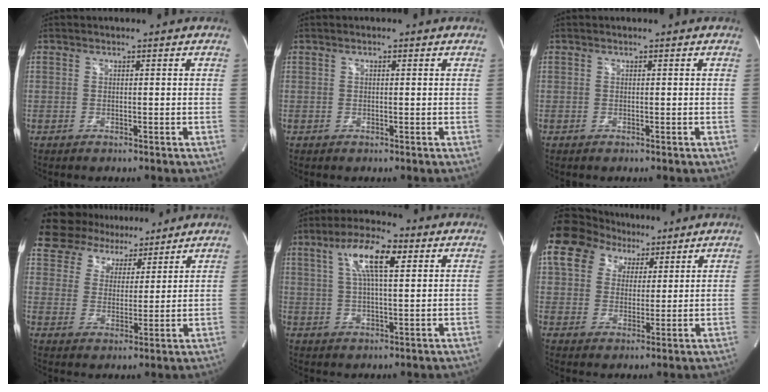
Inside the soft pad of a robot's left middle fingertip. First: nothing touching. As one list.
[{"total": 0.6, "force": [0.2, 0.2, 0.5], "torque": [-0.013, 0.002, 0.004]}, {"total": 0.0}, {"total": 12.1, "force": [10.4, 5.7, 2.6], "torque": [-0.046, 0.024, 0.164]}, {"total": 9.3, "force": [3.6, 2.0, 8.3], "torque": [-0.155, 0.018, 0.065]}, {"total": 17.9, "force": [10.2, 12.6, 7.7], "torque": [-0.205, 0.086, 0.187]}]